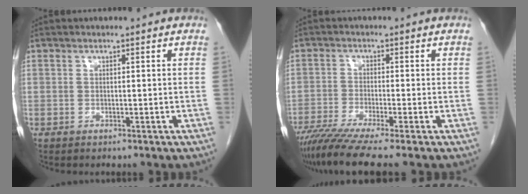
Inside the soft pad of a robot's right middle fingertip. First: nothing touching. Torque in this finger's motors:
{"motor_torque": [1.19, -0.95, 0.31, 0.14]}